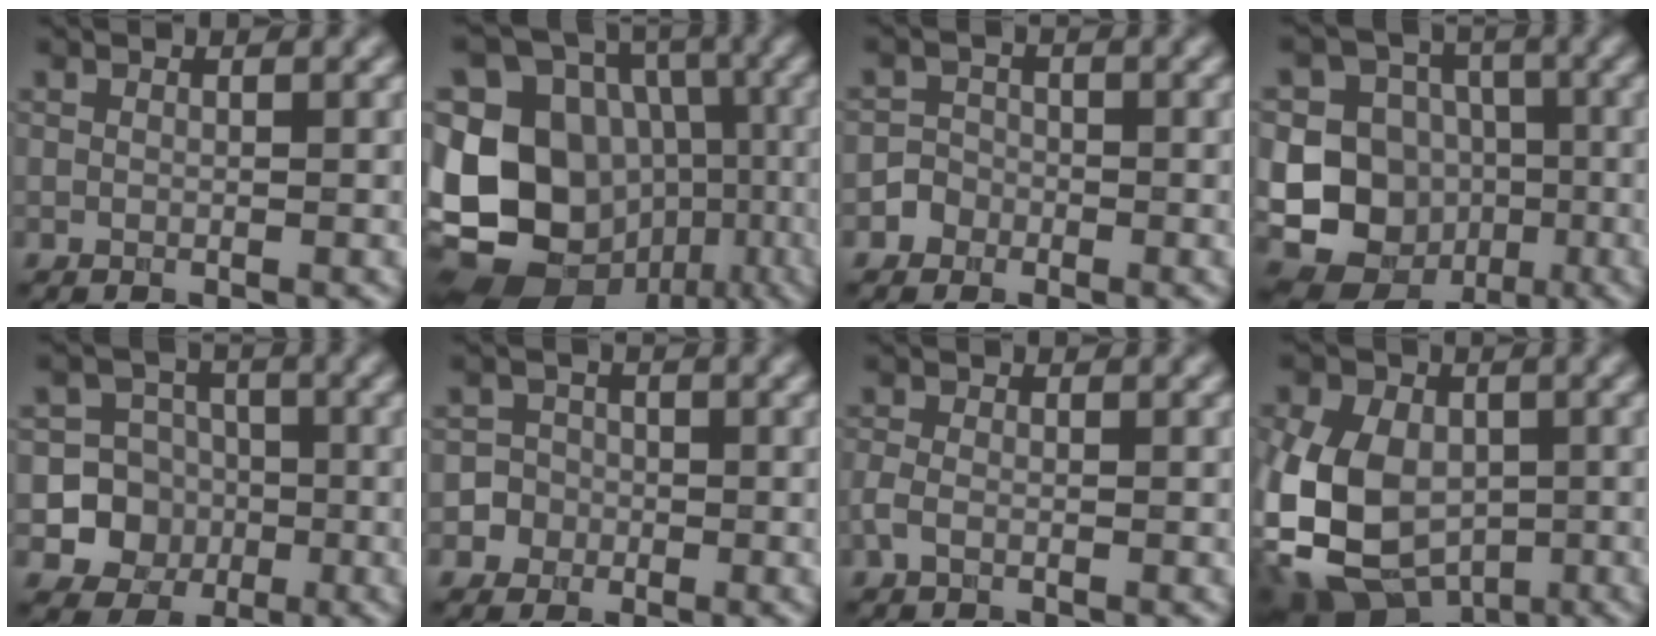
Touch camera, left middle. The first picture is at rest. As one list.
[{"total": 17.1, "force": [-3.8, 15.0, 7.4], "torque": [-0.165, 0.004, -0.058]}, {"total": 1.5, "force": [-1.1, 1.0, -0.5], "torque": [0.015, 0.007, -0.014]}, {"total": 16.1, "force": [-3.0, 15.3, 4.3], "torque": [-0.112, -0.011, -0.058]}, {"total": 7.5, "force": [-2.2, 7.1, 1.0], "torque": [-0.009, 0.004, -0.055]}, {"total": 2.7, "force": [-1.4, 2.3, -0.2], "torque": [0.026, 0.005, -0.022]}, {"total": 1.2, "force": [-0.9, 0.4, 0.7], "torque": [-0.028, 0.000, -0.015]}, {"total": 12.4, "force": [-2.9, 9.4, 7.5], "torque": [-0.158, -0.011, -0.061]}]